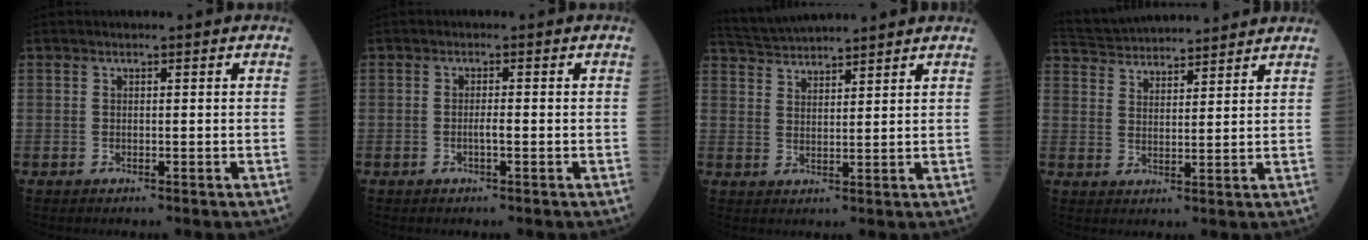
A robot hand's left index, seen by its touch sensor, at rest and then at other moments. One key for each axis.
{"total": 1.3, "fx": -0.6, "fy": 0.0, "fz": 1.1, "tx": -0.021, "ty": -0.002, "tz": -0.011}
{"total": 8.3, "fx": 8.0, "fy": 0.1, "fz": 2.2, "tx": -0.051, "ty": 0.036, "tz": 0.135}
{"total": 13.9, "fx": 13.2, "fy": 2.0, "fz": 3.8, "tx": -0.075, "ty": 0.040, "tz": 0.209}